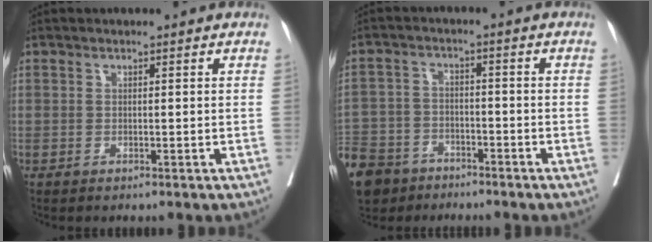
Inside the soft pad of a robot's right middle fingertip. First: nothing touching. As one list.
[{"total": 16.6, "force": [-11.1, 10.9, 5.9], "torque": [-0.198, -0.011, -0.185]}]